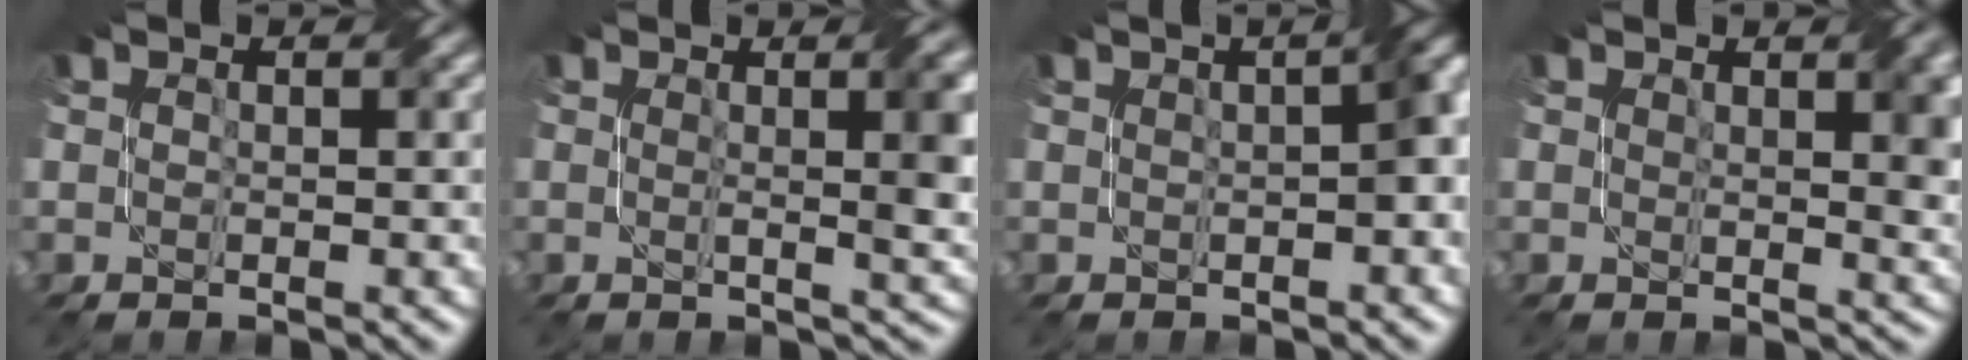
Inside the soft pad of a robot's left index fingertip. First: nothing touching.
{"total": 5.3, "force": [0.8, 1.5, 5.0], "torque": [-0.049, 0.004, 0.013]}
{"total": 4.4, "force": [0.4, 1.3, 4.2], "torque": [-0.037, 0.018, 0.007]}
{"total": 3.5, "force": [1.4, 1.2, 3.0], "torque": [-0.035, -0.002, 0.023]}